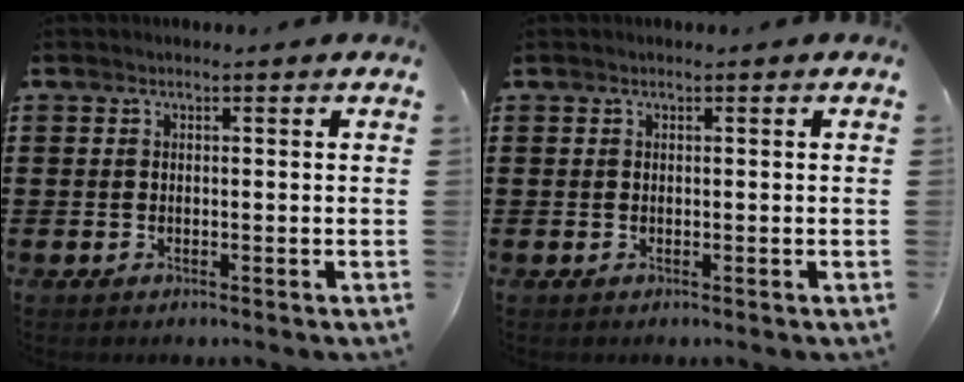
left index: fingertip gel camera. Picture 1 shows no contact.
{"total": 0.0}